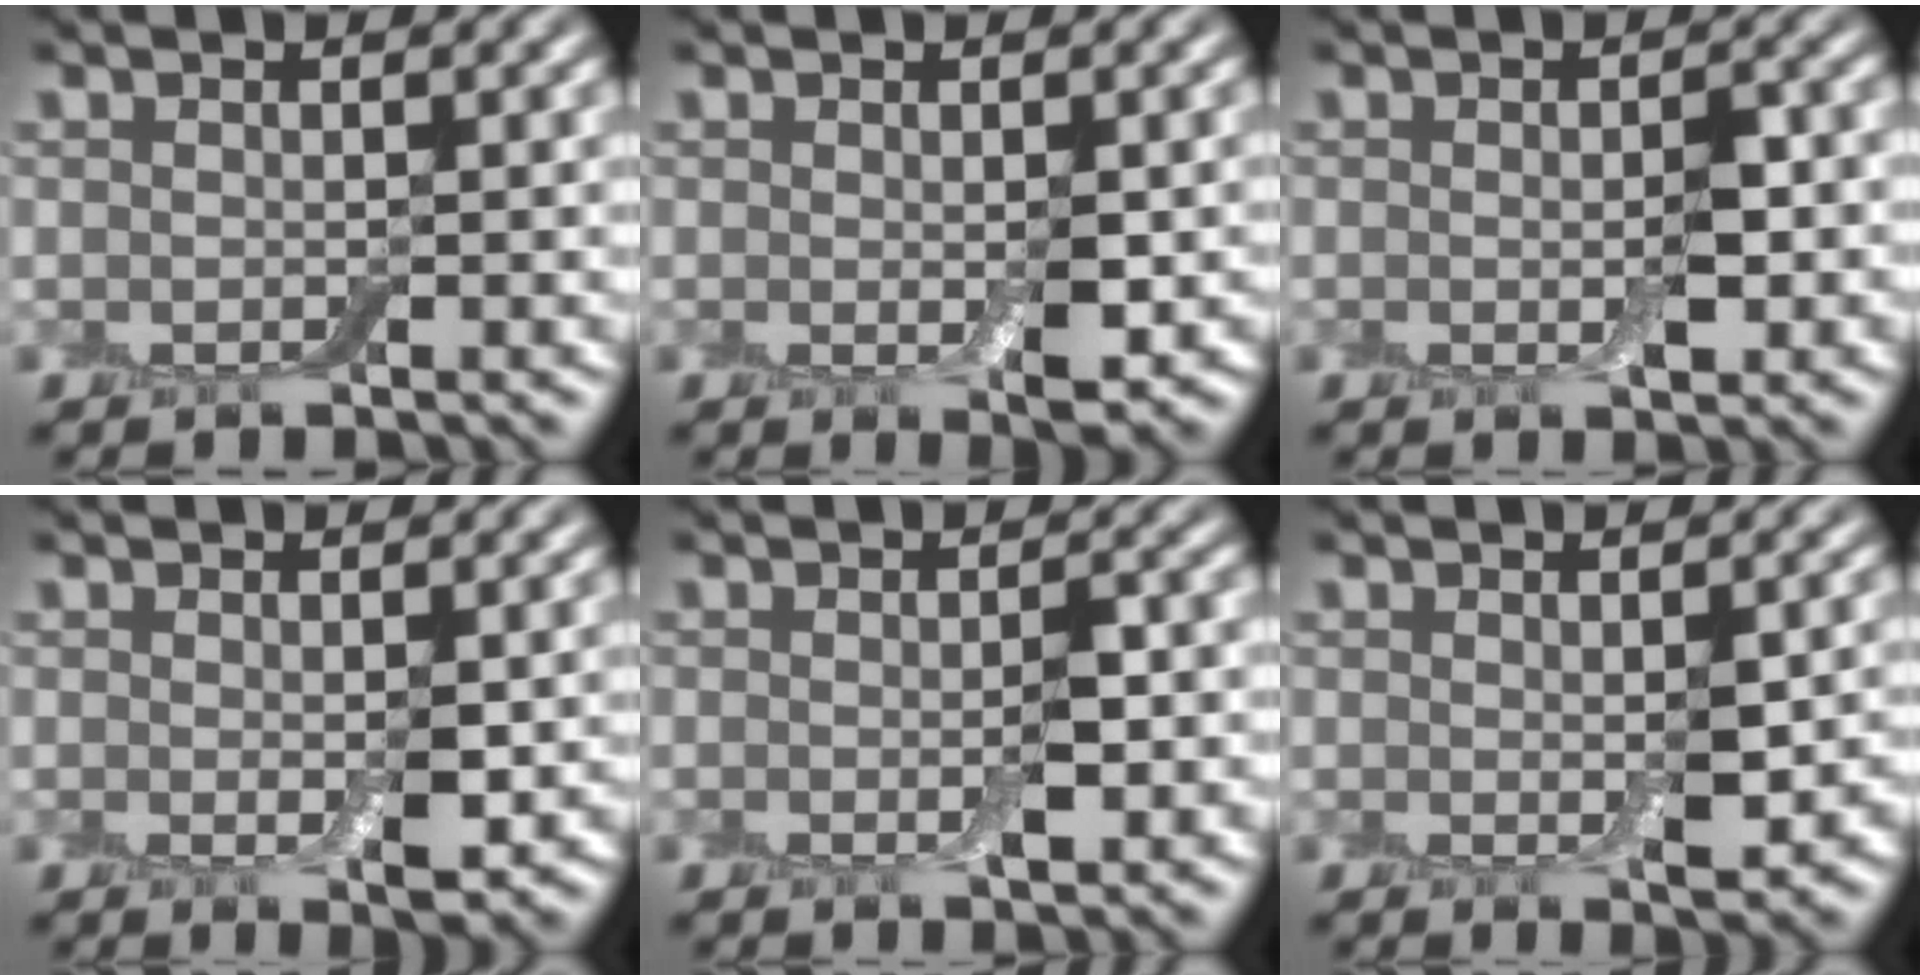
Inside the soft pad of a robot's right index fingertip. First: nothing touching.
{"total": 2.8, "force": [-0.3, 0.9, 2.6], "torque": [-0.043, -0.010, 0.000]}
{"total": 2.6, "force": [-0.3, 1.0, 2.3], "torque": [-0.042, -0.005, -0.005]}
{"total": 2.7, "force": [-0.2, 0.8, 2.5], "torque": [-0.042, -0.008, 0.001]}
{"total": 2.7, "force": [-0.4, 0.7, 2.5], "torque": [-0.045, -0.005, -0.007]}
{"total": 3.5, "force": [-0.3, 1.2, 3.2], "torque": [-0.050, -0.009, 0.000]}